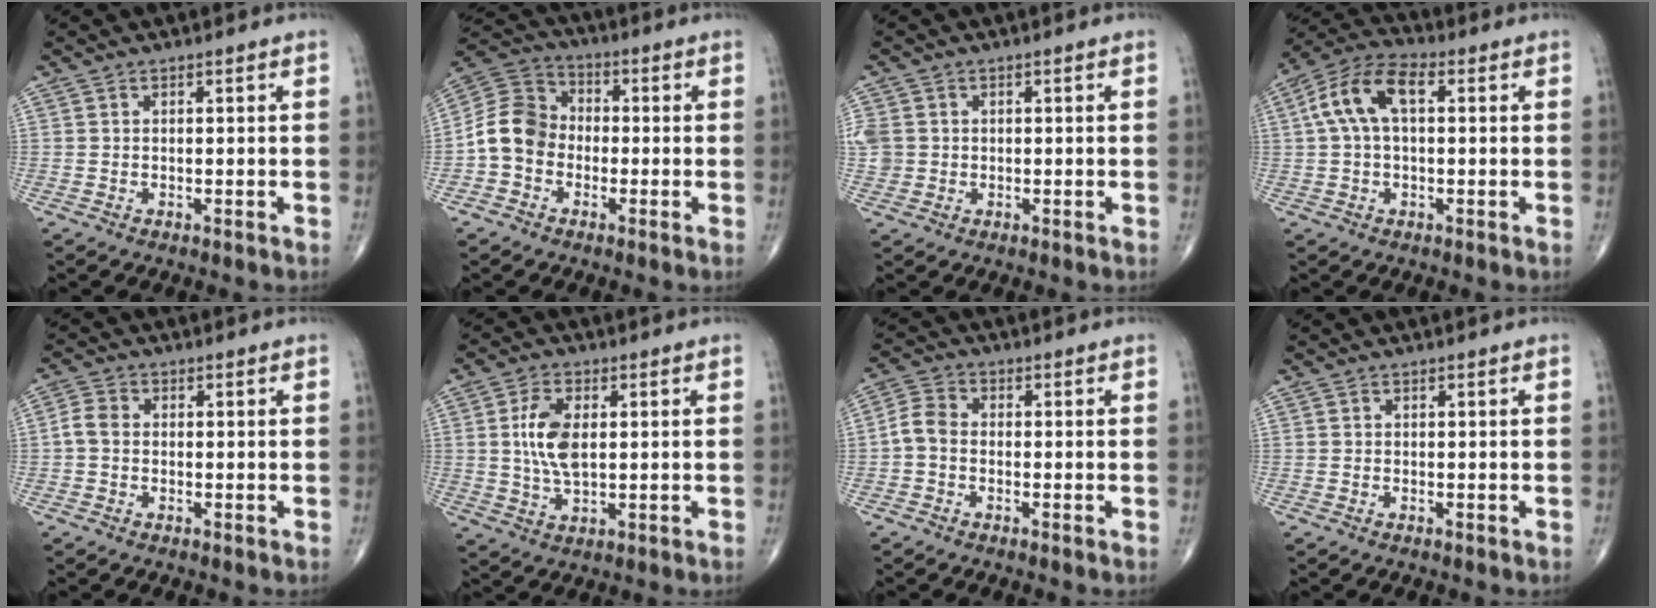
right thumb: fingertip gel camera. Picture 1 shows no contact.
{"total": 9.3, "force": [-2.0, 7.8, 4.8], "torque": [-0.076, 0.036, -0.053]}
{"total": 6.2, "force": [0.7, 5.6, 2.7], "torque": [-0.071, 0.012, 0.020]}
{"total": 10.4, "force": [1.9, 5.5, 8.7], "torque": [-0.176, 0.036, 0.027]}
{"total": 3.1, "force": [-0.3, 2.3, 2.0], "torque": [-0.038, 0.009, -0.014]}
{"total": 7.8, "force": [1.0, 4.1, 6.6], "torque": [-0.132, -0.003, 0.020]}
{"total": 4.2, "force": [-0.9, 3.0, 2.8], "torque": [-0.053, 0.012, -0.031]}
{"total": 0.0}